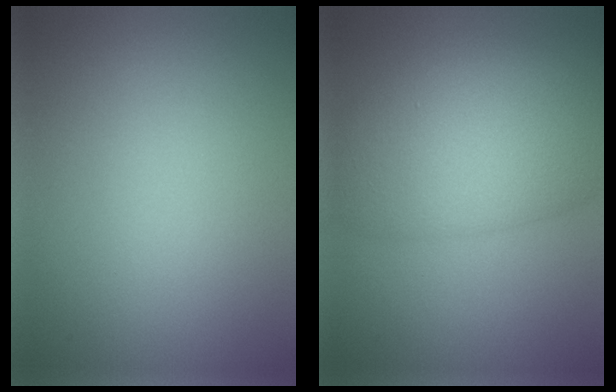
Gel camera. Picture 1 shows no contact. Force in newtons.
{"total": 8.6, "press": 8.6, "slide": 0.2}